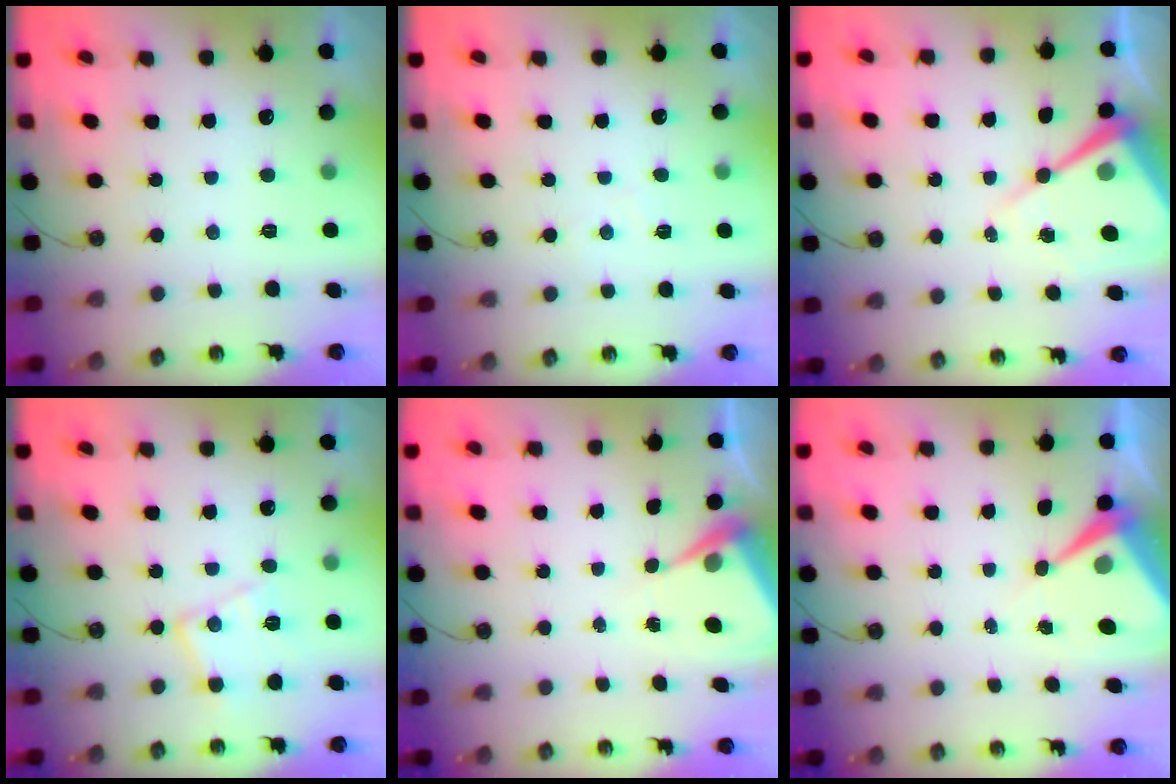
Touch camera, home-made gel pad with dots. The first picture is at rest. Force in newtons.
{"total": 3.7, "press": 3.7, "slide": 0.6}
{"total": 13.5, "press": 13.5, "slide": 1.0}
{"total": 12.8, "press": 12.8, "slide": 0.8}
{"total": 6.0, "press": 6.0, "slide": 0.2}
{"total": 7.9, "press": 7.9, "slide": 0.6}